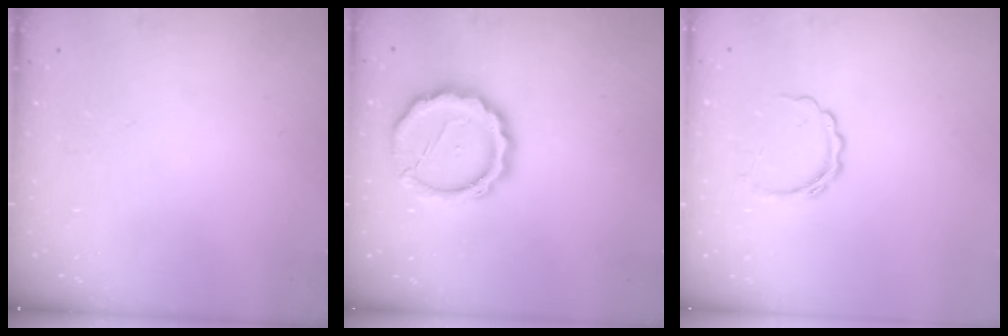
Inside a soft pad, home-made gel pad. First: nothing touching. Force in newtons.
{"total": 14.5, "press": 14.3, "slide": 2.7}
{"total": 4.4, "press": 4.3, "slide": 0.5}